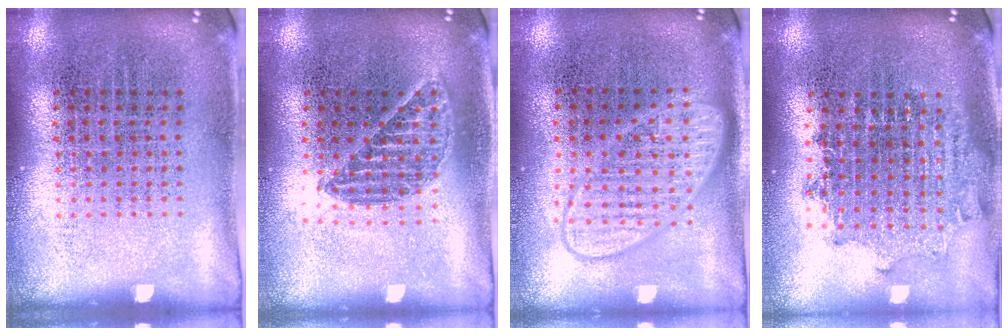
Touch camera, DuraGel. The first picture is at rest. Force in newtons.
{"total": 1.2, "press": 1.1, "slide": 0.5}
{"total": 2.7, "press": 2.7, "slide": 0.4}
{"total": 1.7, "press": 1.4, "slide": 1.0}